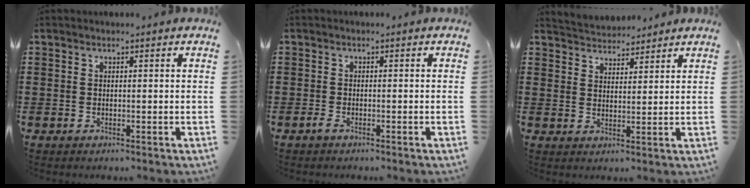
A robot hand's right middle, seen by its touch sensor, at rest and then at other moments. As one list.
[{"total": 1.2, "force": [-0.9, 0.4, 0.6], "torque": [-0.021, -0.007, -0.019]}, {"total": 3.5, "force": [3.4, 0.8, -0.4], "torque": [-0.005, -0.014, 0.065]}]